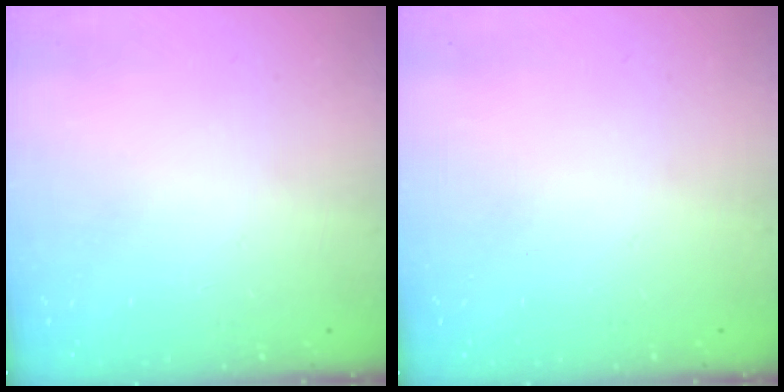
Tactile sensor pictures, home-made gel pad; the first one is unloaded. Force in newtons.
{"total": 0.0}